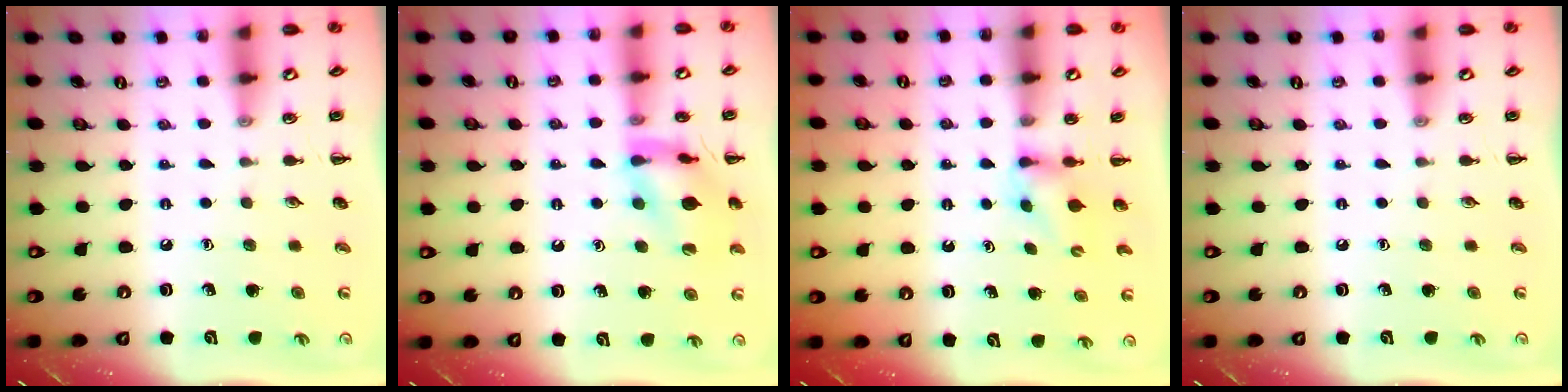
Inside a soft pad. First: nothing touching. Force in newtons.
{"total": 14.9, "press": 14.8, "slide": 1.4}
{"total": 2.8, "press": 2.5, "slide": 1.3}
{"total": 0.0}